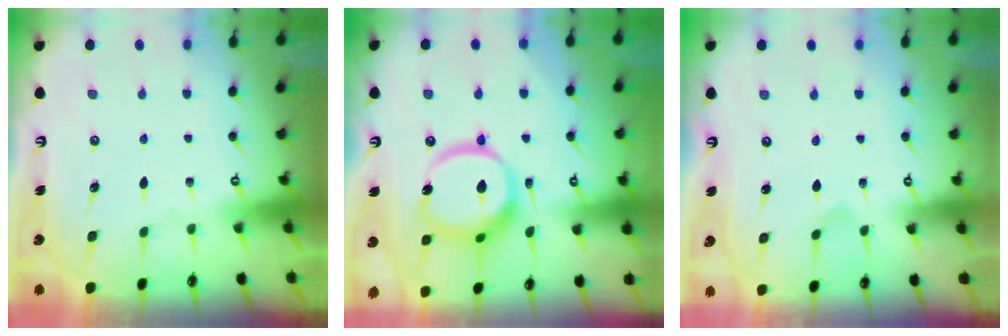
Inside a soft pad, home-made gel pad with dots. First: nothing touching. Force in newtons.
{"total": 15.3, "press": 15.1, "slide": 2.1}
{"total": 2.8, "press": 2.8, "slide": 0.3}